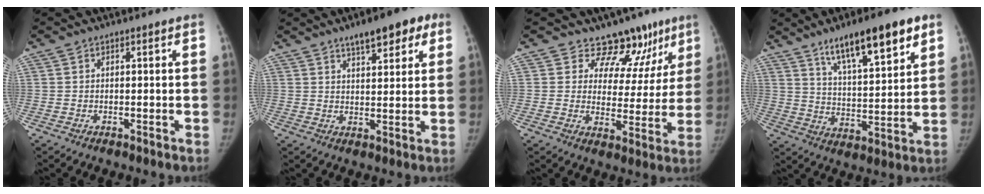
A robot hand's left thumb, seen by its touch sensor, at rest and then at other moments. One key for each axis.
{"total": 9.4, "fx": 5.6, "fy": 3.4, "fz": 6.7, "tx": -0.070, "ty": -0.014, "tz": 0.078}
{"total": 12.4, "fx": 9.5, "fy": 7.3, "fz": 3.2, "tx": 0.010, "ty": -0.055, "tz": 0.112}
{"total": 16.3, "fx": 10.0, "fy": 4.3, "fz": 12.1, "tx": -0.169, "ty": -0.042, "tz": 0.166}